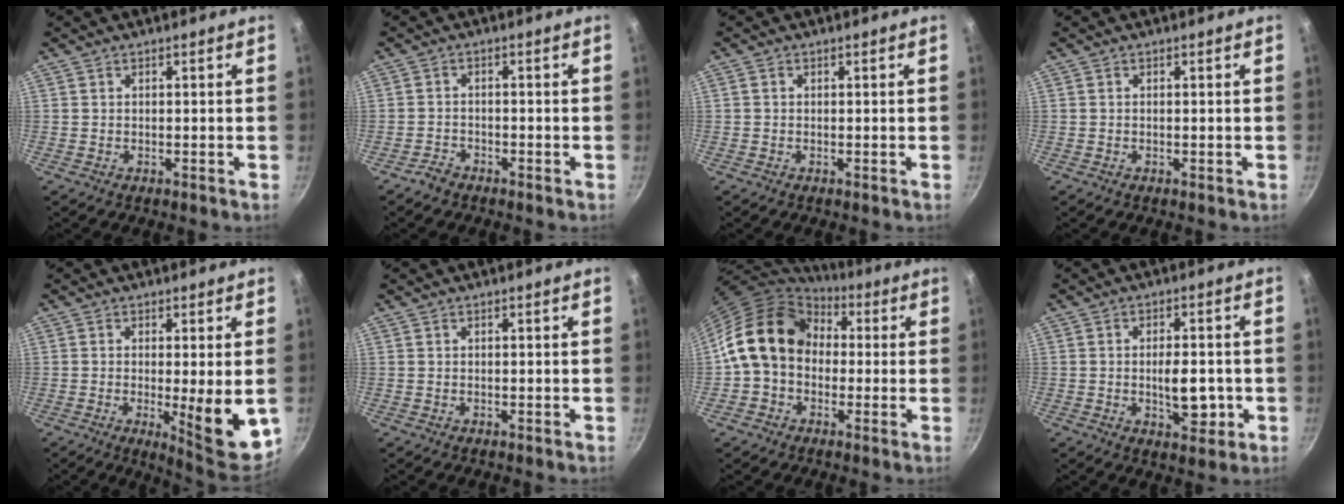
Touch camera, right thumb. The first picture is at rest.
{"total": 2.1, "force": [-1.8, 0.9, 0.5], "torque": [-0.008, 0.021, -0.034]}
{"total": 0.6, "force": [0.0, 0.5, 0.2], "torque": [-0.004, 0.003, -0.001]}
{"total": 0.0}
{"total": 11.2, "force": [-1.5, 2.8, 10.8], "torque": [-0.136, -0.017, -0.011]}
{"total": 0.0}
{"total": 15.6, "force": [1.0, 12.4, 9.5], "torque": [-0.141, 0.041, 0.001]}
{"total": 7.5, "force": [-1.2, 4.0, 6.2], "torque": [-0.066, 0.001, -0.016]}